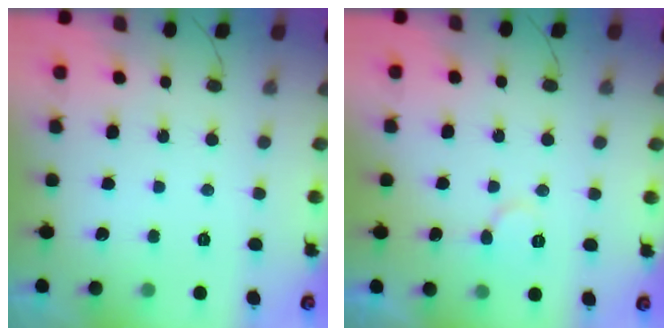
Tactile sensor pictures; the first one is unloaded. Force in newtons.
{"total": 5.1, "press": 5.1, "slide": 0.3}